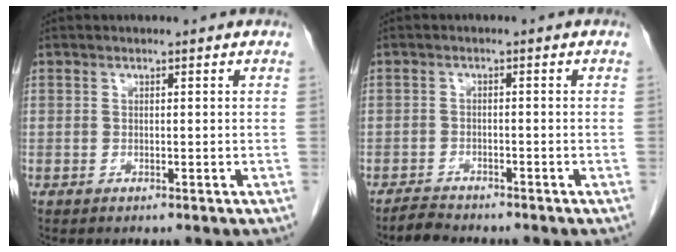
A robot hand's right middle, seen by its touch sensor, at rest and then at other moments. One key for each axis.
{"total": 2.3, "fx": -2.2, "fy": 0.3, "fz": 0.3, "tx": -0.009, "ty": -0.008, "tz": -0.038}